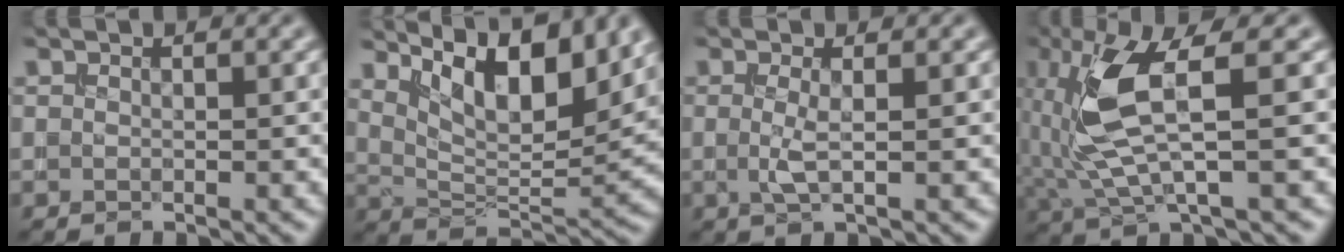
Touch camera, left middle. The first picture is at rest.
{"total": 9.7, "force": [5.6, 3.5, 7.1], "torque": [-0.119, -0.003, 0.097]}
{"total": 1.7, "force": [-0.1, 0.3, 1.7], "torque": [-0.035, -0.003, -0.004]}
{"total": 6.6, "force": [0.9, 1.6, 6.4], "torque": [-0.152, -0.003, 0.024]}